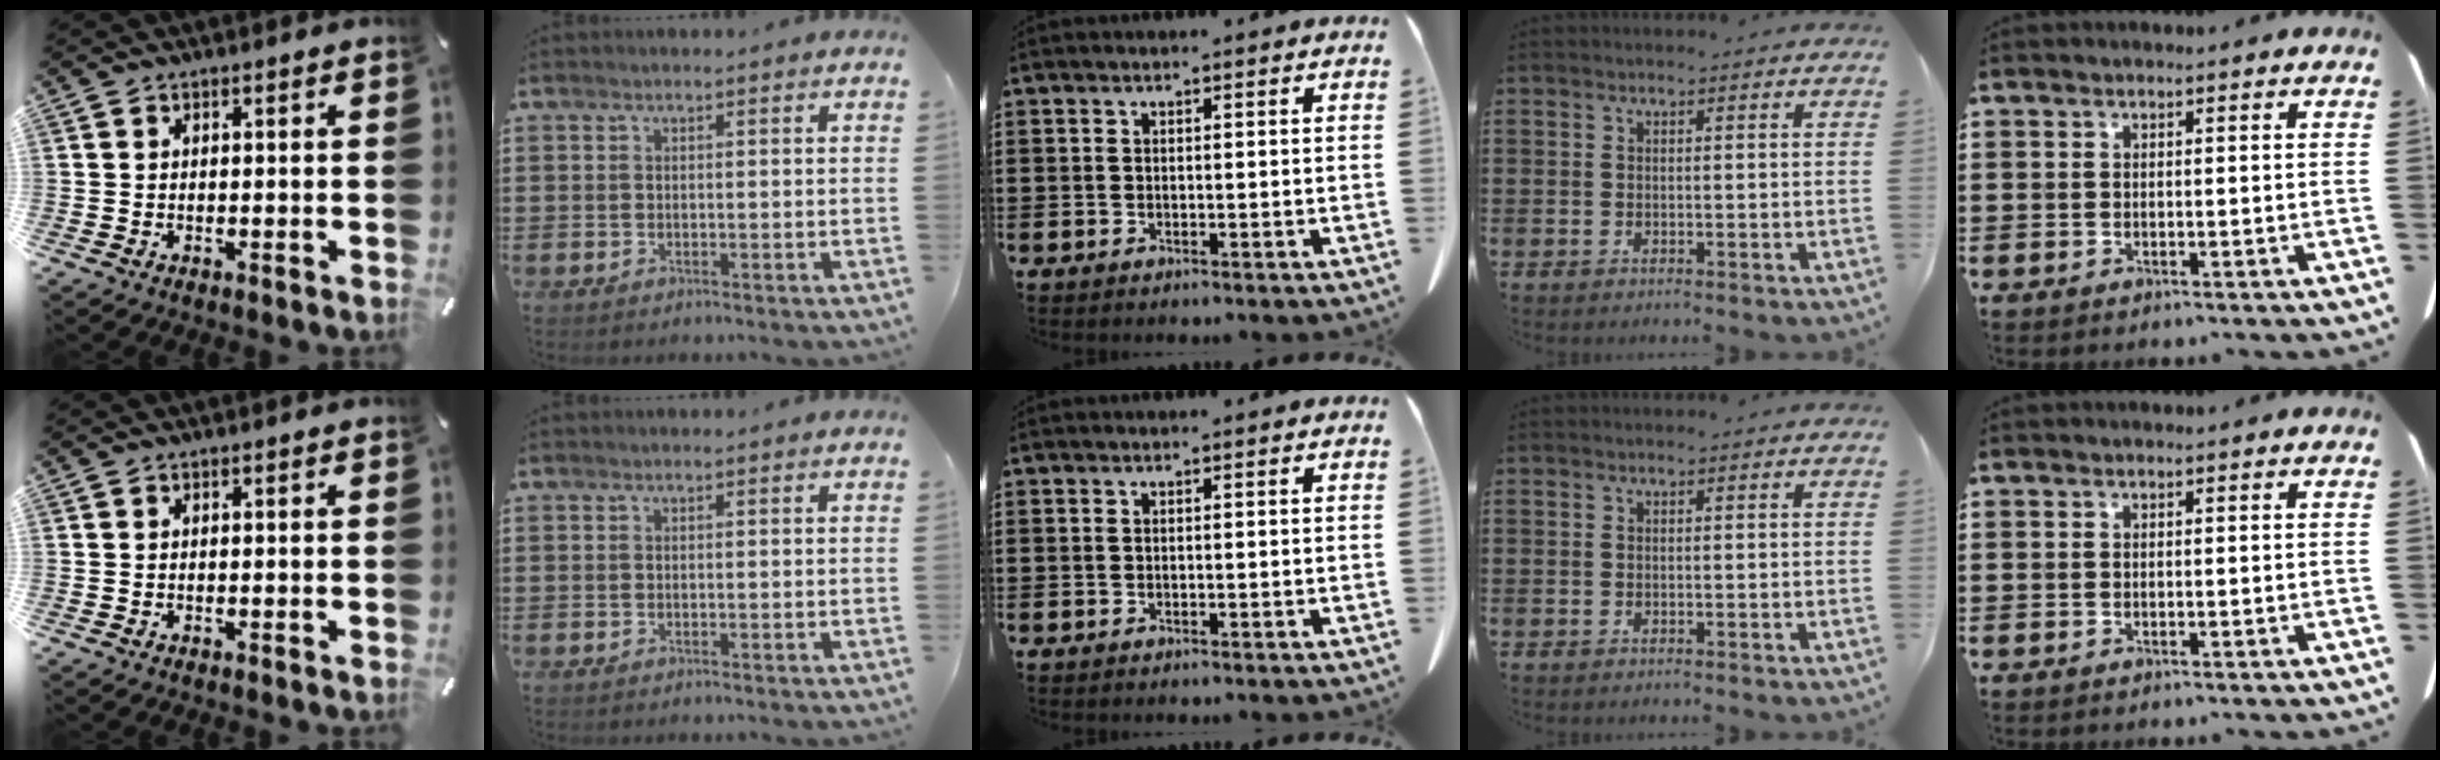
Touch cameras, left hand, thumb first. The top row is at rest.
{}